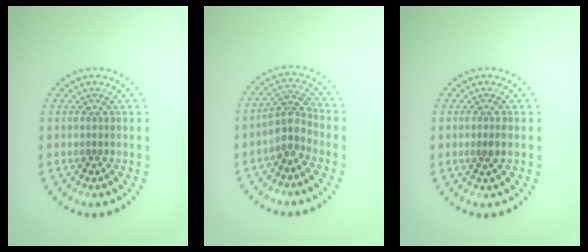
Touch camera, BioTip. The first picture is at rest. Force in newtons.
{"total": 3.0, "press": 2.4, "slide": 1.8}
{"total": 1.3, "press": 1.1, "slide": 0.6}